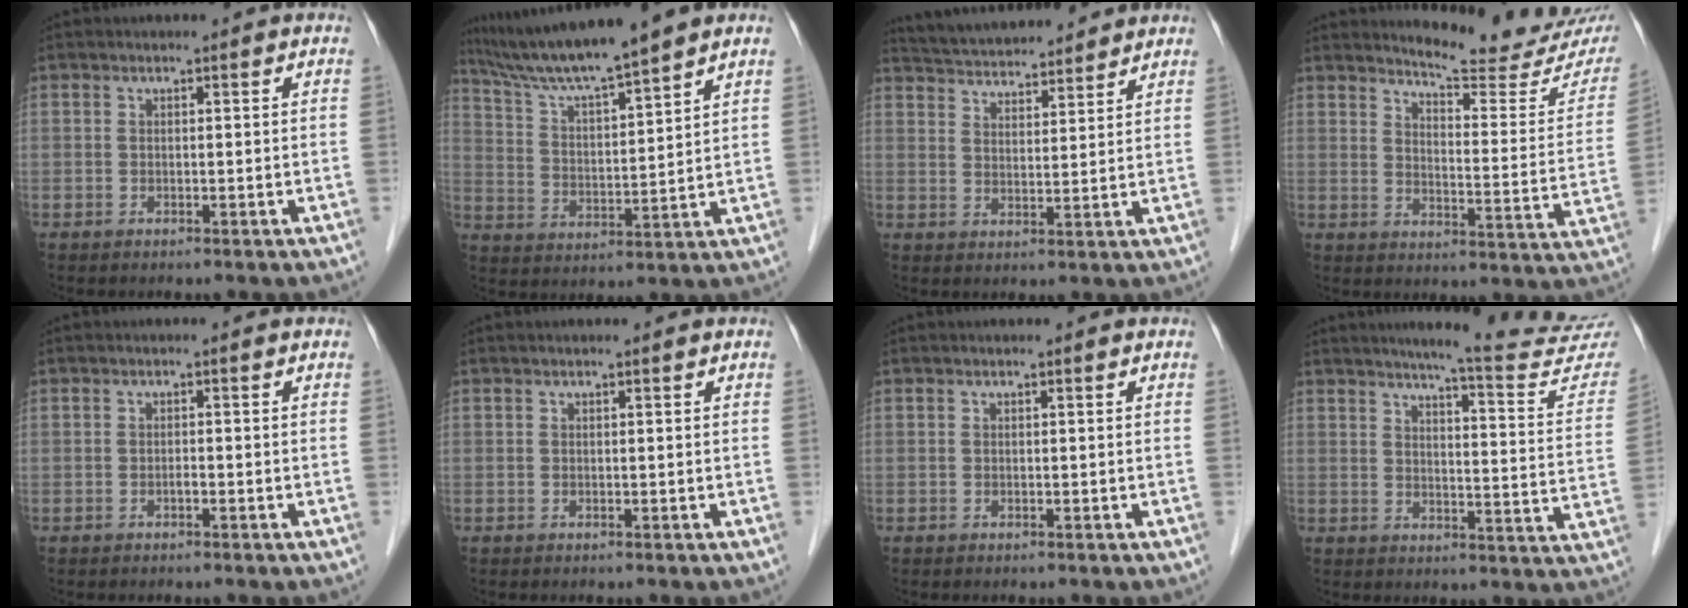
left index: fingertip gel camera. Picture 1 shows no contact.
{"total": 11.5, "force": [10.0, -1.1, 5.6], "torque": [-0.104, 0.010, 0.184]}
{"total": 13.2, "force": [12.4, 2.3, 3.9], "torque": [-0.066, 0.024, 0.193]}
{"total": 16.4, "force": [15.3, 1.8, 5.7], "torque": [-0.069, -0.085, 0.174]}
{"total": 0.6, "force": [-0.5, 0.1, 0.3], "torque": [-0.005, -0.002, -0.010]}
{"total": 0.0}
{"total": 0.0}
{"total": 18.6, "force": [17.4, -0.3, 6.4], "torque": [-0.080, -0.099, 0.195]}